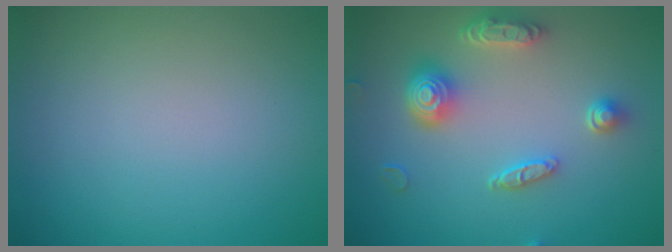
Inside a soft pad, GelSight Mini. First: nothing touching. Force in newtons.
{"total": 4.9, "press": 4.0, "slide": 2.8}